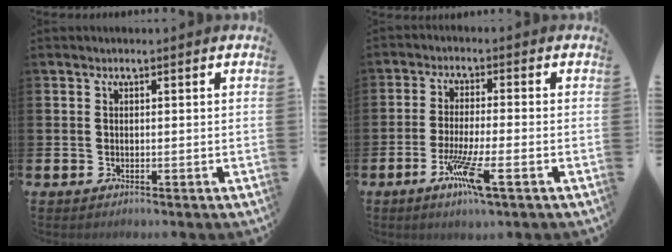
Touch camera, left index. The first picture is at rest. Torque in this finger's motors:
{"motor_torque": [1.61, 0.53, 0.86, 0.16]}